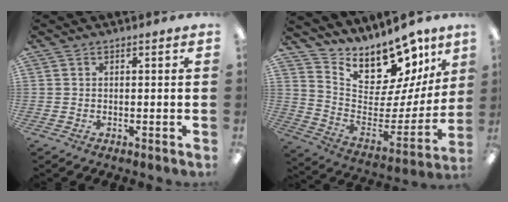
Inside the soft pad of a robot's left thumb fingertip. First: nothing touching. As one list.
[{"total": 16.4, "force": [14.2, 6.4, 4.9], "torque": [-0.073, -0.130, 0.249]}]